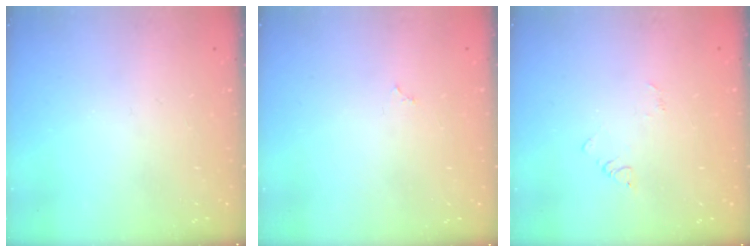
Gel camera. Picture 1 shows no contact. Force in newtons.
{"total": 1.8, "press": 1.8, "slide": 0.3}
{"total": 2.4, "press": 2.4, "slide": 0.3}